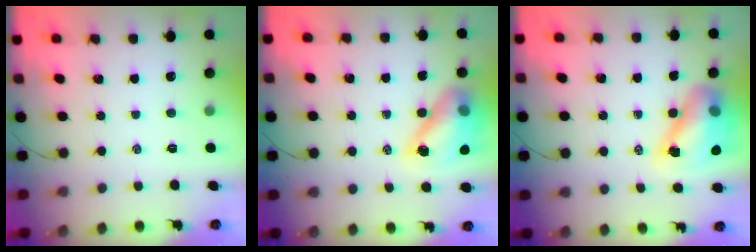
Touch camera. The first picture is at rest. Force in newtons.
{"total": 13.5, "press": 12.9, "slide": 3.7}
{"total": 12.8, "press": 12.2, "slide": 3.6}